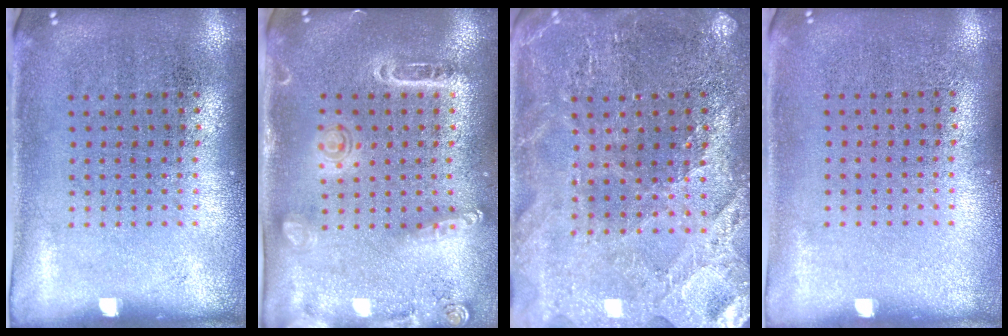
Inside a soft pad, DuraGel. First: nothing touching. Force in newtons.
{"total": 1.6, "press": 1.5, "slide": 0.4}
{"total": 2.7, "press": 2.6, "slide": 0.4}
{"total": 0.0}